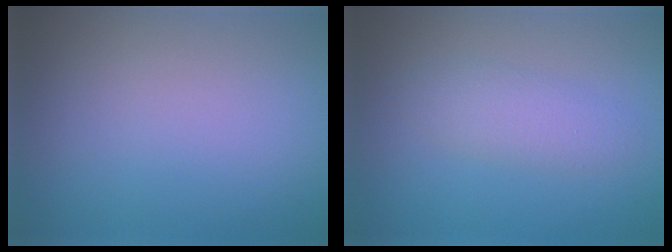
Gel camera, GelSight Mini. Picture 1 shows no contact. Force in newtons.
{"total": 2.4, "press": 2.4, "slide": 0.1}